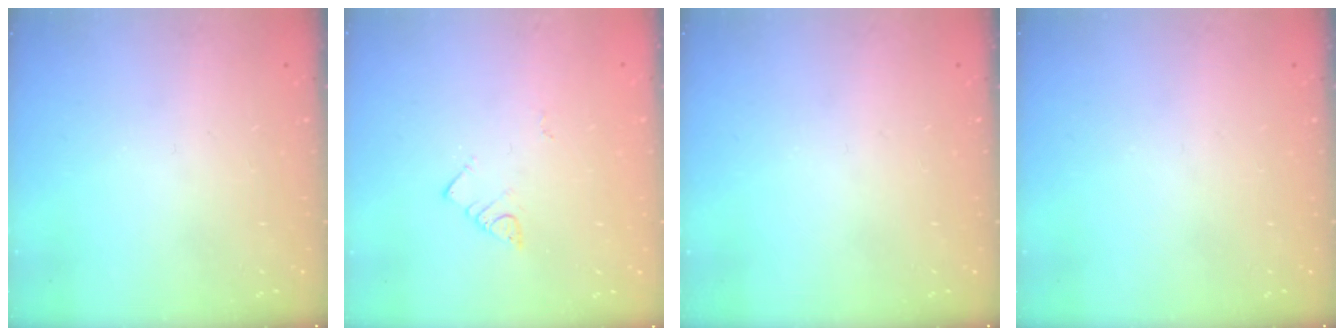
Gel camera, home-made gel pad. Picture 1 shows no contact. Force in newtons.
{"total": 2.9, "press": 2.9, "slide": 0.3}
{"total": 0.0}
{"total": 0.0}